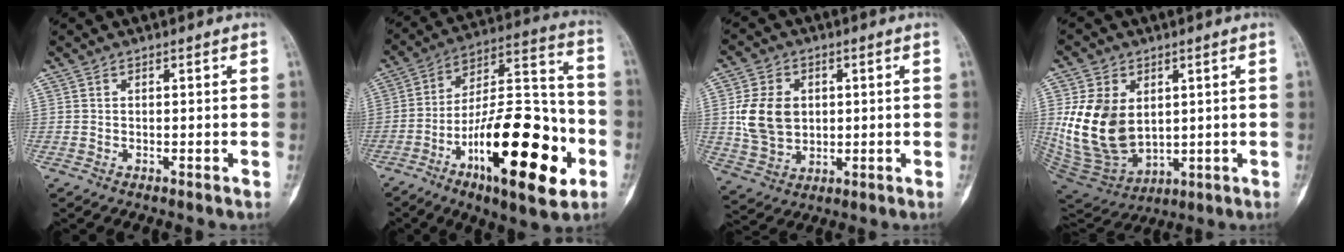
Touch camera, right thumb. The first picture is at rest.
{"total": 27.5, "force": [-10.4, 10.0, 23.4], "torque": [-0.365, 0.052, -0.160]}
{"total": 10.5, "force": [1.2, 8.0, 6.7], "torque": [-0.108, -0.005, 0.031]}
{"total": 15.9, "force": [2.1, 11.3, 11.1], "torque": [-0.186, -0.020, 0.064]}